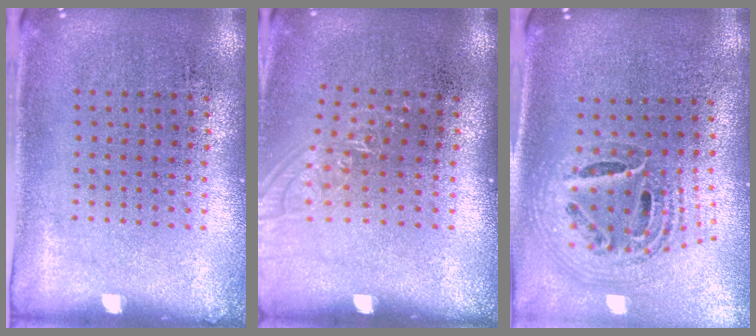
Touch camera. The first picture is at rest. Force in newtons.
{"total": 1.0, "press": 0.9, "slide": 0.3}
{"total": 1.7, "press": 1.5, "slide": 0.9}